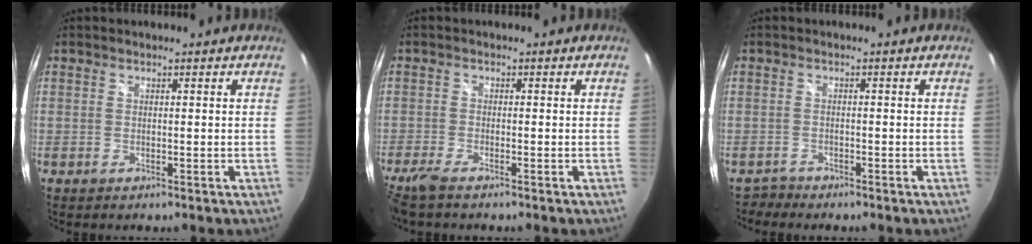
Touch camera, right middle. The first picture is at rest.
{"total": 4.1, "force": [-3.3, 0.2, 2.4], "torque": [-0.064, -0.016, -0.067]}
{"total": 1.7, "force": [-1.5, 0.6, -0.4], "torque": [0.004, 0.001, -0.030]}